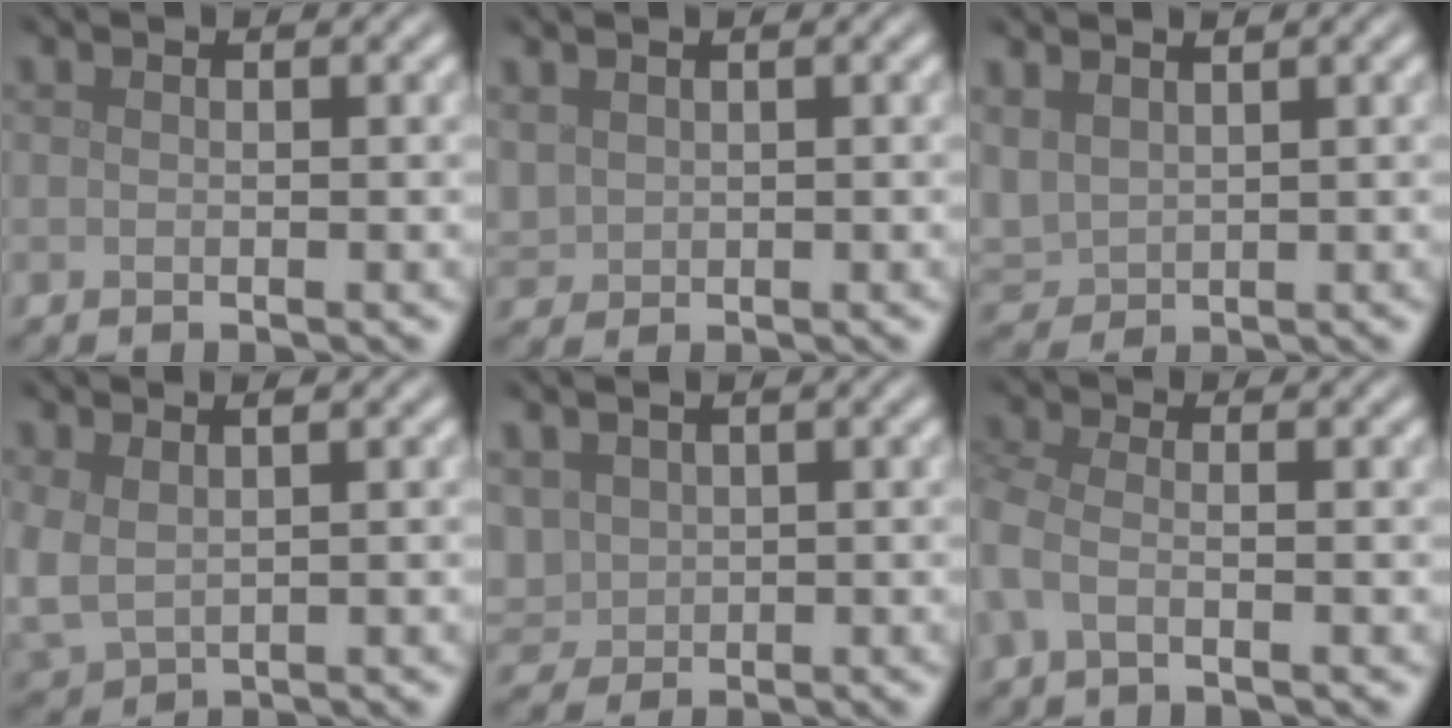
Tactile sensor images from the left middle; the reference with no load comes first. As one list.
[{"total": 1.4, "force": [0.9, 1.0, 0.4], "torque": [-0.013, 0.000, 0.024]}, {"total": 3.0, "force": [1.6, 2.0, 1.6], "torque": [-0.046, 0.004, 0.037]}, {"total": 3.7, "force": [0.7, 2.5, 2.6], "torque": [-0.074, -0.008, 0.021]}, {"total": 3.1, "force": [0.7, 2.5, 1.6], "torque": [-0.045, 0.001, 0.021]}, {"total": 2.1, "force": [-0.6, 0.9, 1.7], "torque": [-0.046, -0.004, -0.025]}]